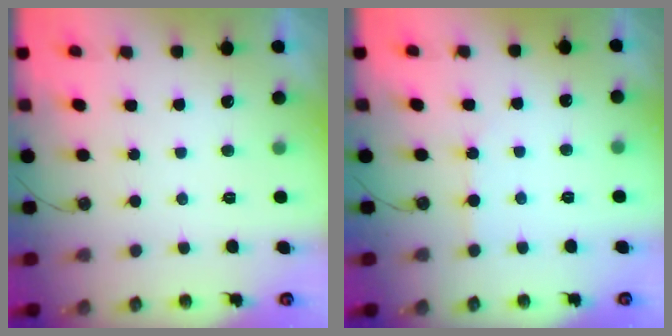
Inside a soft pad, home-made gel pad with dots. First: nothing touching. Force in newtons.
{"total": 2.8, "press": 2.8, "slide": 0.4}